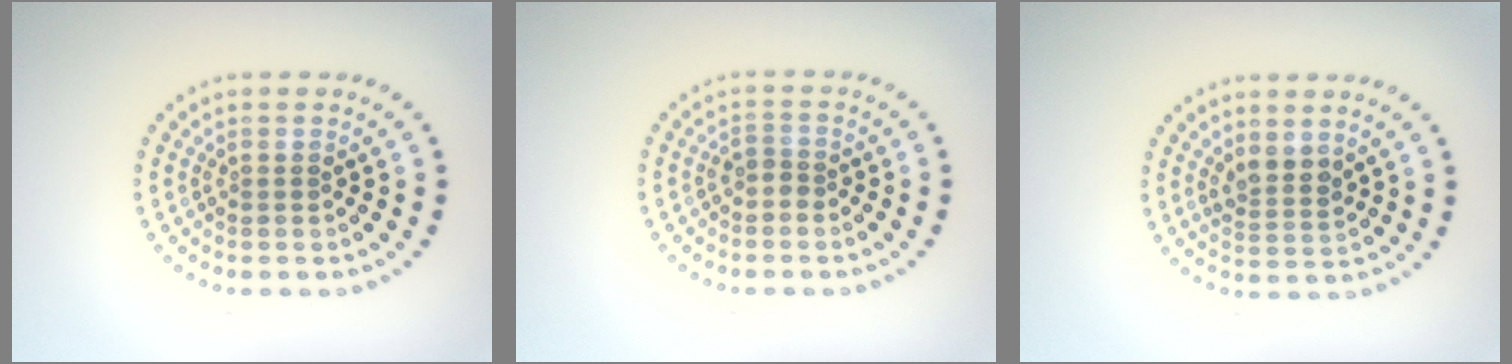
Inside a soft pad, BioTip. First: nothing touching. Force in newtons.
{"total": 1.1, "press": 0.8, "slide": 0.7}
{"total": 2.1, "press": 1.8, "slide": 1.0}